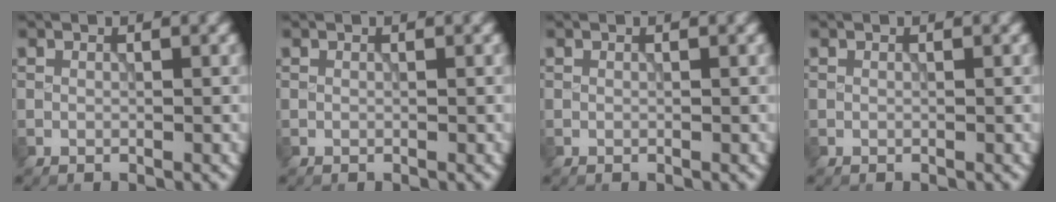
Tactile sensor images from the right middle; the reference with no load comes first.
{"total": 0.0}
{"total": 0.0}
{"total": 0.0}